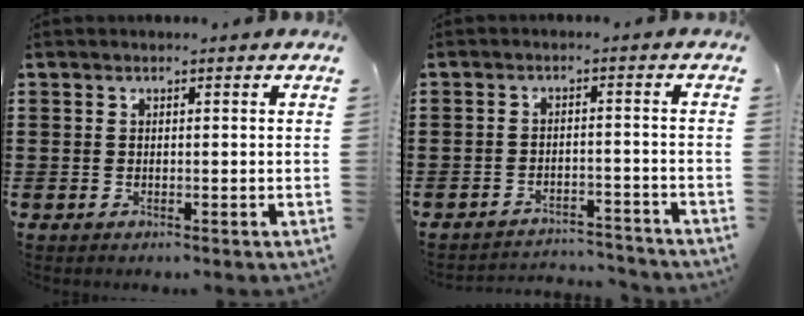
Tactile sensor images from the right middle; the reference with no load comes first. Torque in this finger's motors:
{"motor_torque": [-0.37, -0.13, -0.31, -0.03]}